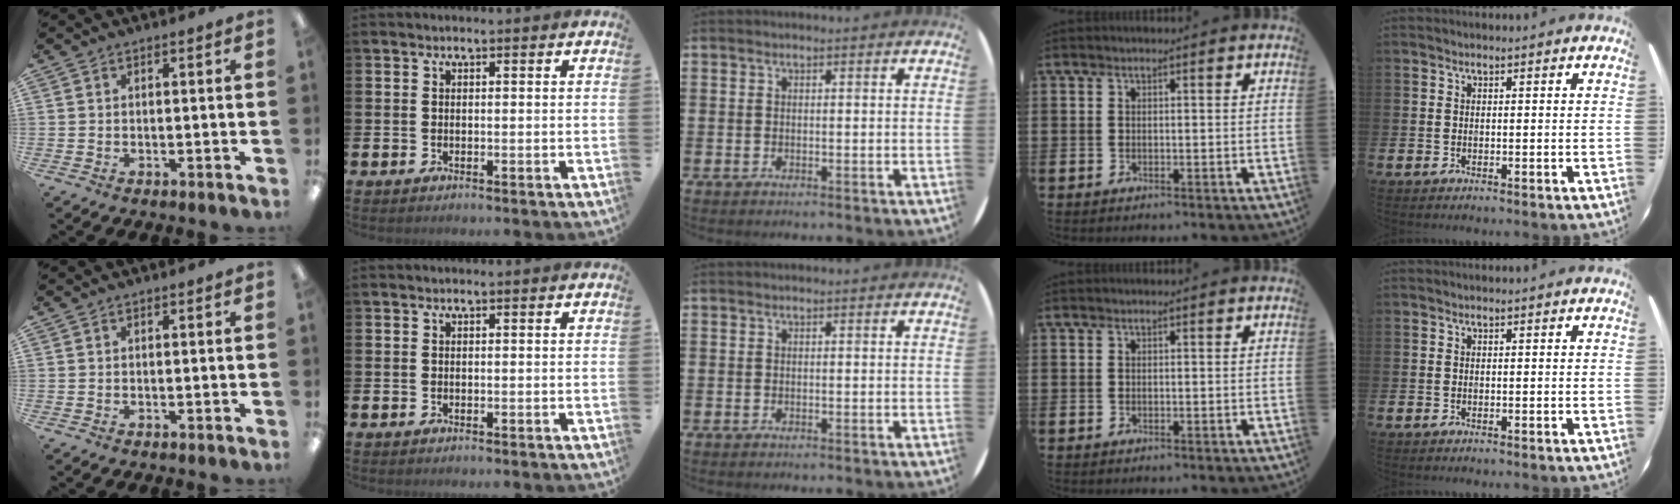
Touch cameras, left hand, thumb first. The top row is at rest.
{}